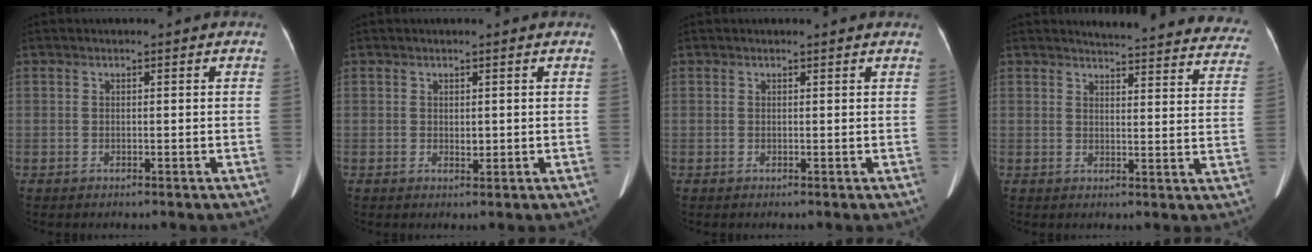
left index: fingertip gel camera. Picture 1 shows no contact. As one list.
[{"total": 0.9, "force": [0.2, 0.6, 0.7], "torque": [-0.011, -0.004, 0.006]}, {"total": 1.3, "force": [1.3, 0.1, 0.3], "torque": [-0.013, 0.004, 0.010]}, {"total": 22.9, "force": [21.9, 3.3, 5.7], "torque": [-0.064, -0.082, 0.232]}]